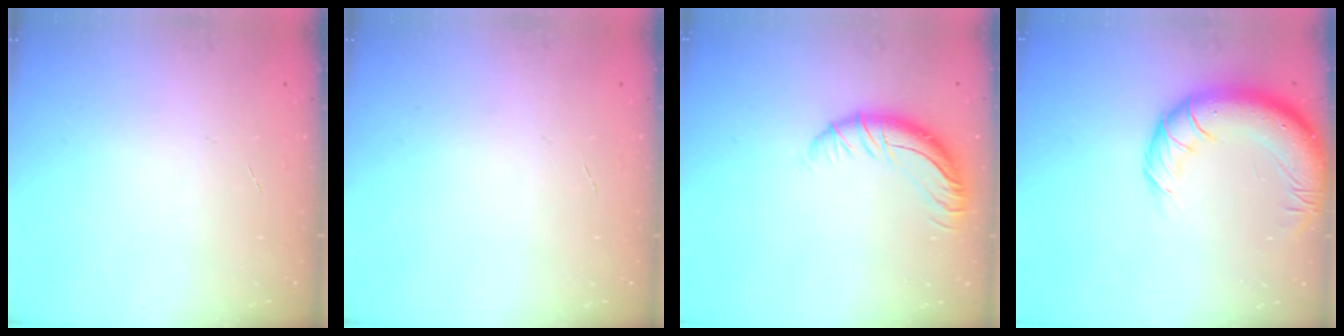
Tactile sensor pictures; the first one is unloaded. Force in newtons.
{"total": 0.0}
{"total": 12.2, "press": 12.1, "slide": 1.2}
{"total": 19.0, "press": 18.5, "slide": 4.4}